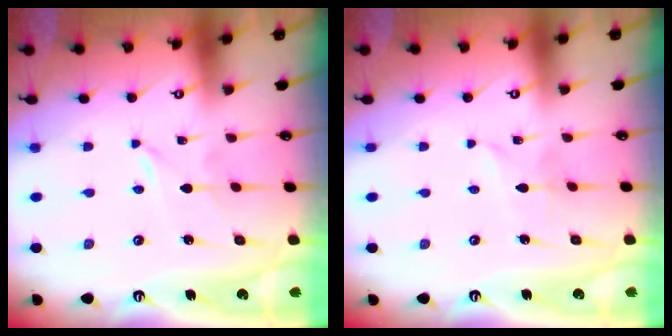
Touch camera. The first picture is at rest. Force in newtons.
{"total": 1.6, "press": 1.6, "slide": 0.2}